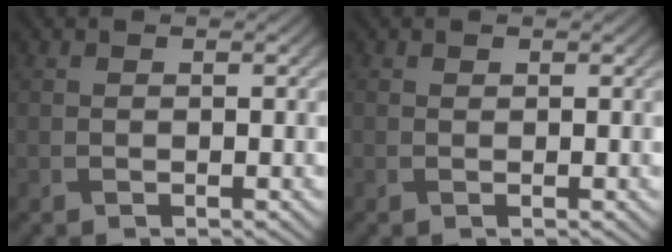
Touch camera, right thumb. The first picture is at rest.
{"total": 0.0}